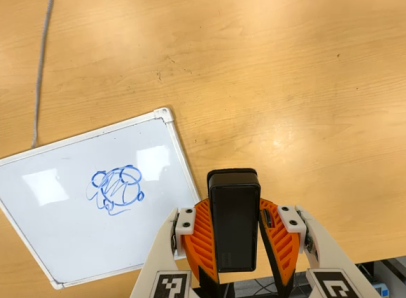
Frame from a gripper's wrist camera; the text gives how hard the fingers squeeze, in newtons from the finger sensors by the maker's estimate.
{"total": 7.8, "left": 6.8, "right": 8.8}